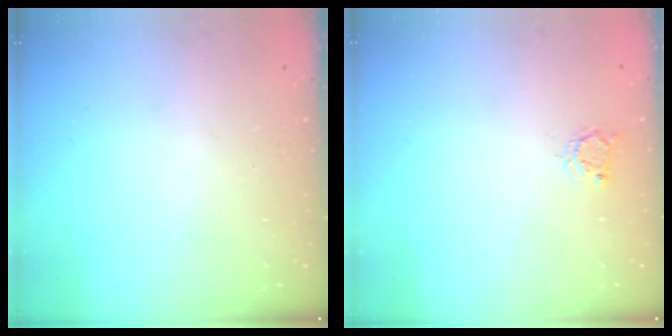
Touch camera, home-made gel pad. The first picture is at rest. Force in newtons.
{"total": 2.8, "press": 2.8, "slide": 0.3}